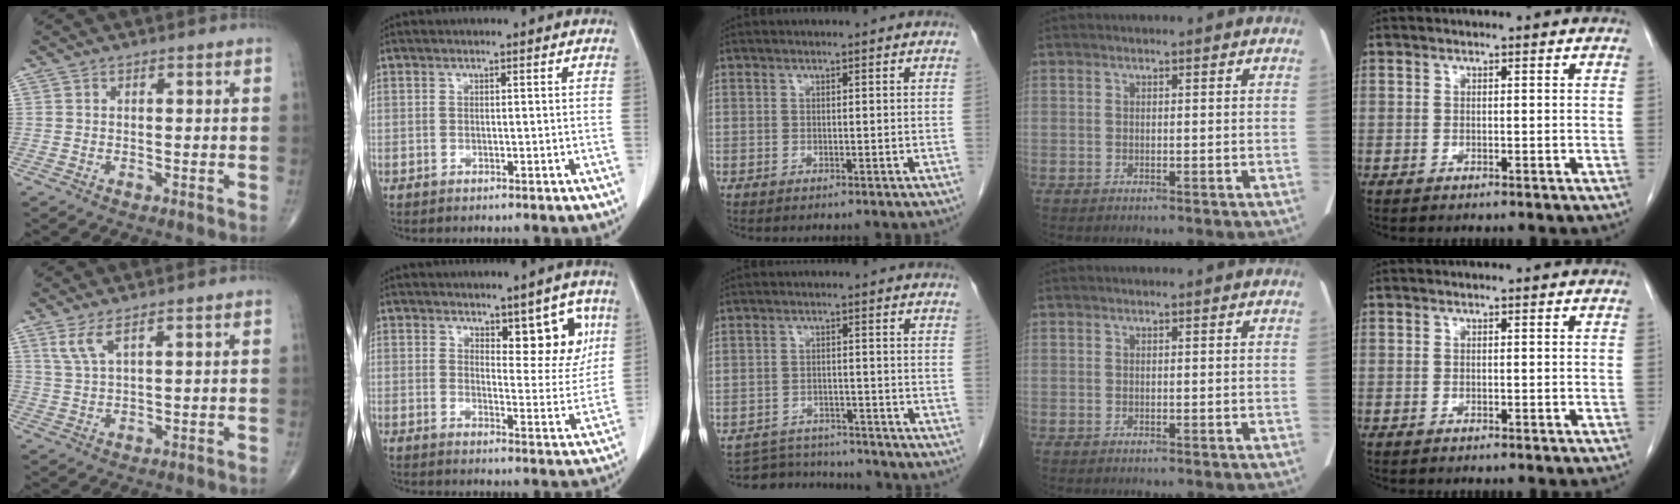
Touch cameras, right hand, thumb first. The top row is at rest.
{"thumb": {"total": 4.1, "force": [2.4, 0.9, 3.1], "torque": [-0.075, -0.008, 0.059]}, "index": {"total": 7.6, "force": [4.1, 3.1, 5.6], "torque": [-0.055, -0.004, 0.057]}, "middle": {"total": 7.7, "force": [-7.5, 1.6, 0.2], "torque": [0.001, 0.008, -0.111]}}